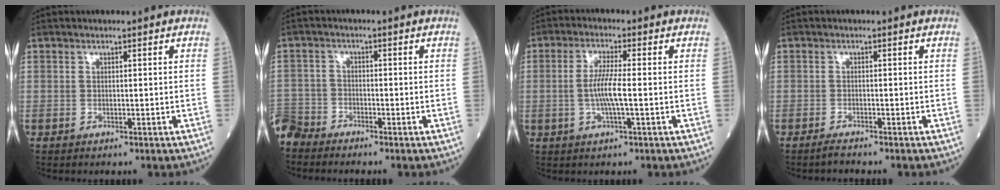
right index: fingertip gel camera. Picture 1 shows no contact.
{"total": 5.1, "force": [-4.9, 1.5, -0.1], "torque": [0.002, -0.008, -0.101]}
{"total": 5.1, "force": [-0.7, 0.1, 5.1], "torque": [-0.107, -0.001, -0.014]}
{"total": 1.5, "force": [-1.4, -0.1, 0.5], "torque": [-0.018, -0.005, -0.023]}